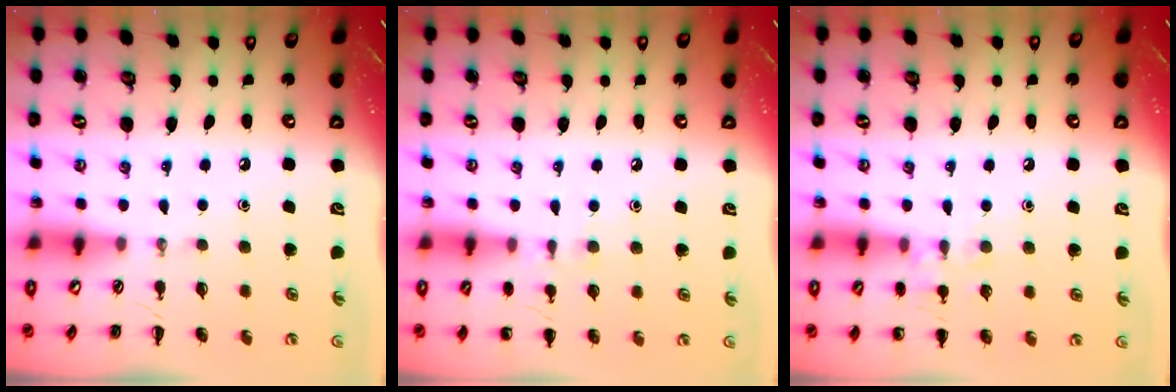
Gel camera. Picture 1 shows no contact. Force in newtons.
{"total": 6.4, "press": 6.1, "slide": 1.8}
{"total": 7.9, "press": 7.6, "slide": 2.1}